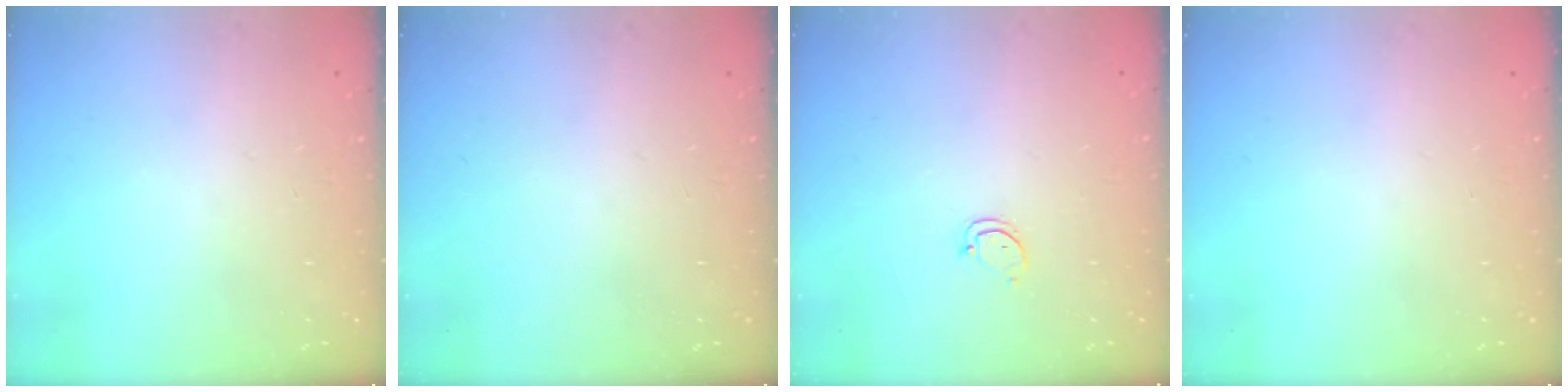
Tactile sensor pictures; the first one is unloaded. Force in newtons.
{"total": 0.0}
{"total": 2.5, "press": 2.5, "slide": 0.3}
{"total": 0.0}